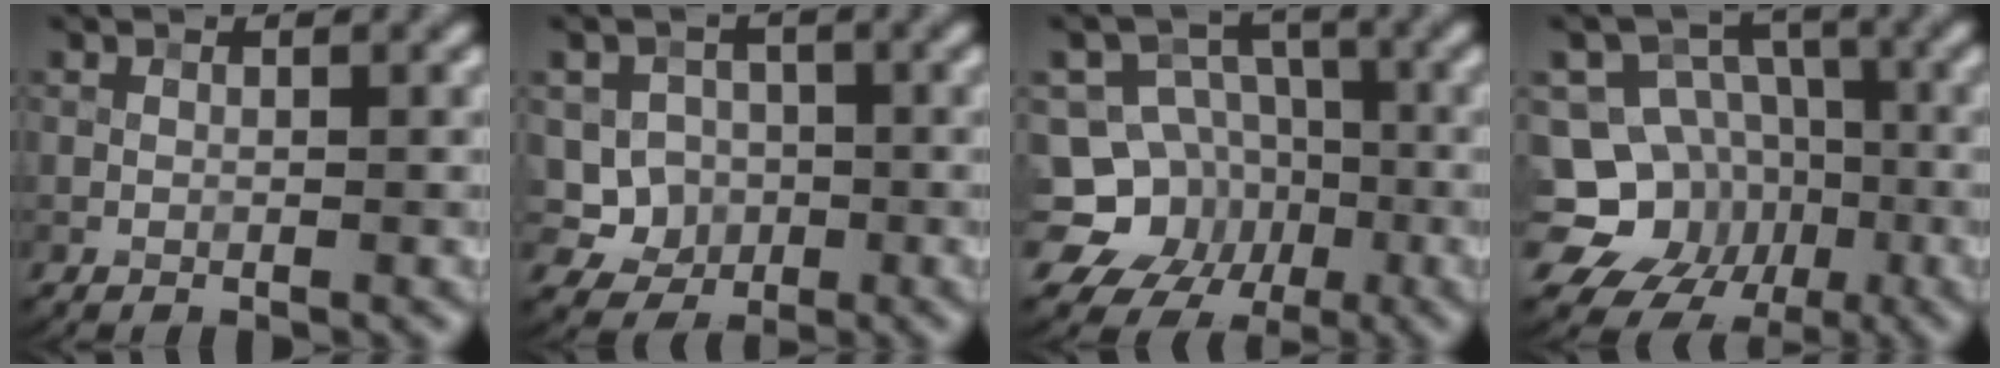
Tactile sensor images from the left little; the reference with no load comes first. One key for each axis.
{"total": 5.6, "fx": -0.8, "fy": 5.2, "fz": 1.9, "tx": -0.022, "ty": 0.024, "tz": -0.045}
{"total": 10.8, "fx": -4.2, "fy": 9.4, "fz": 3.2, "tx": -0.065, "ty": 0.004, "tz": -0.100}
{"total": 14.1, "fx": -5.3, "fy": 12.2, "fz": 4.6, "tx": -0.088, "ty": -0.017, "tz": -0.105}